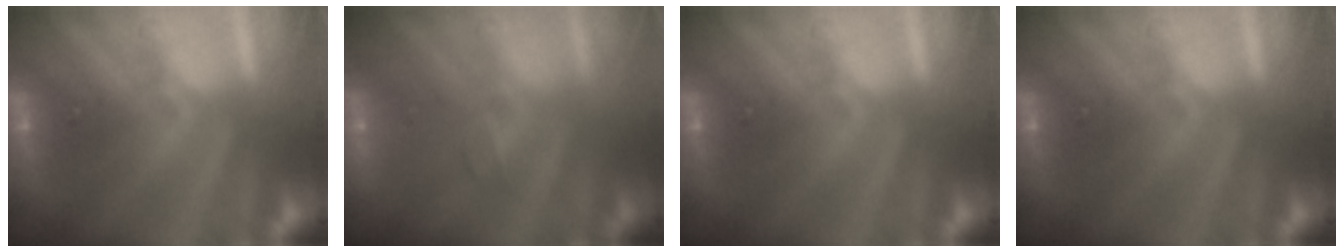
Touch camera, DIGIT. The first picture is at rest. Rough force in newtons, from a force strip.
{"total": 2.1}
{"total": 0.0}
{"total": 0.0}